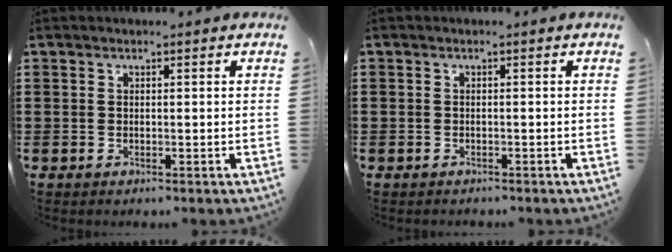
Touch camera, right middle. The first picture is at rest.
{"total": 0.7, "force": [-0.6, 0.4, 0.0], "torque": [0.000, 0.001, -0.013]}